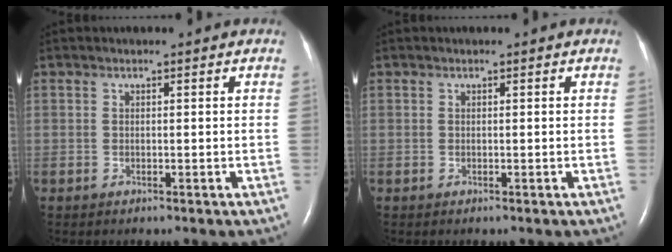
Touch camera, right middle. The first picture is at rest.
{"total": 0.0}